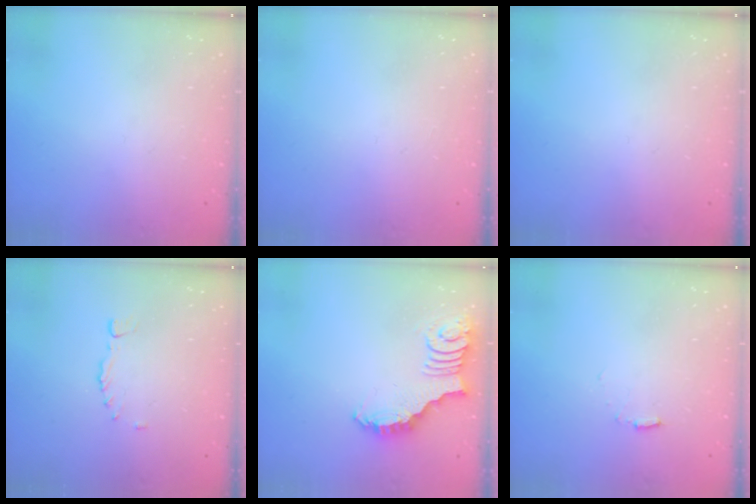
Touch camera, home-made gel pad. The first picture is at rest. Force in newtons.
{"total": 0.0}
{"total": 0.0}
{"total": 1.1, "press": 0.9, "slide": 0.7}
{"total": 2.6, "press": 2.6, "slide": 0.5}
{"total": 5.8, "press": 5.8, "slide": 0.4}